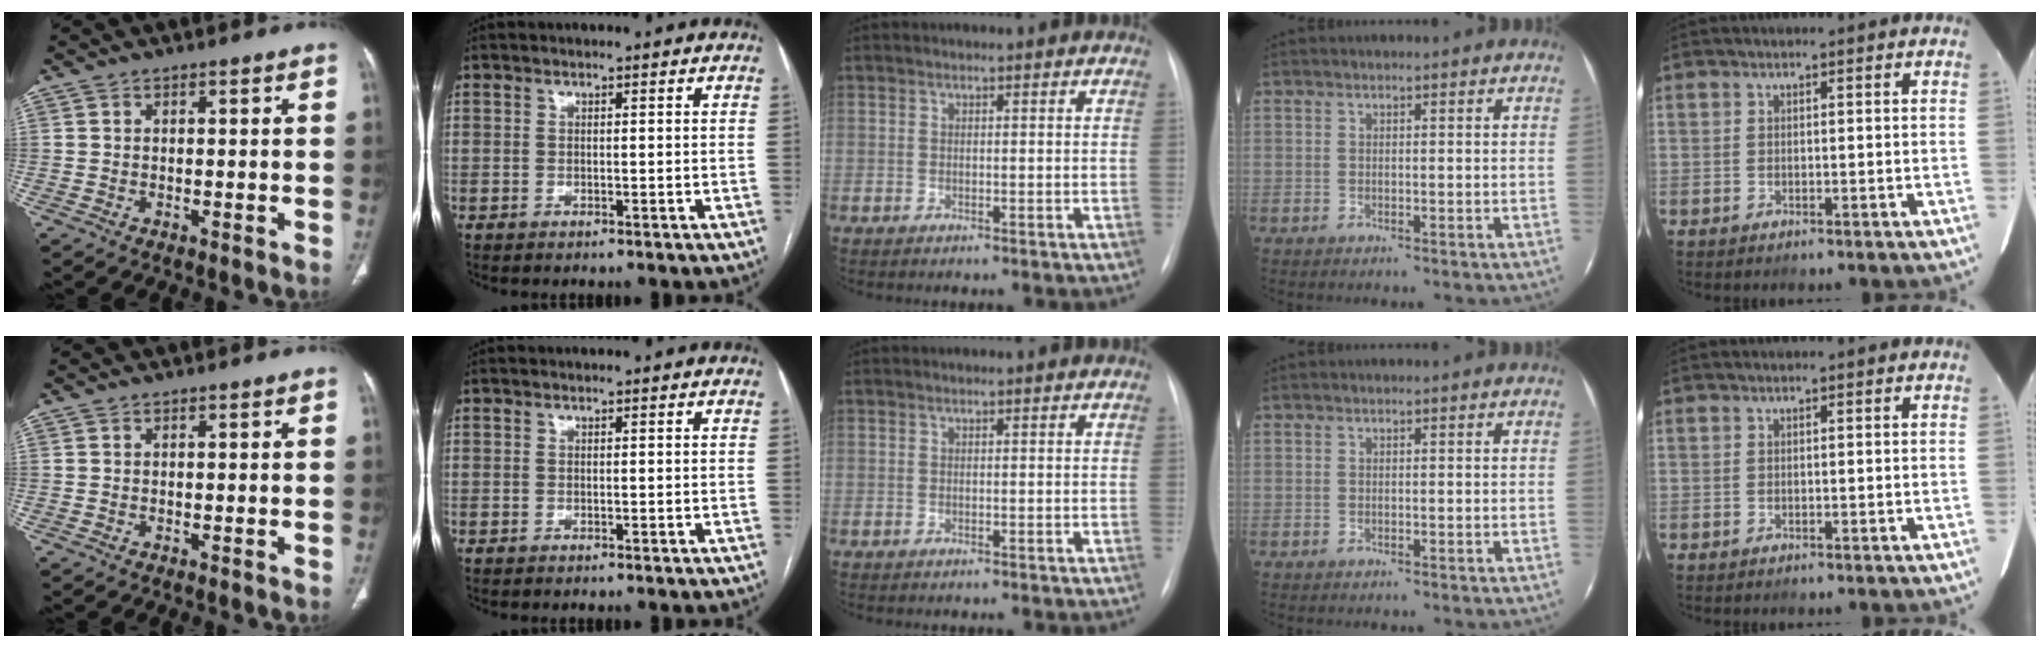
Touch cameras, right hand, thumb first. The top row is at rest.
{}